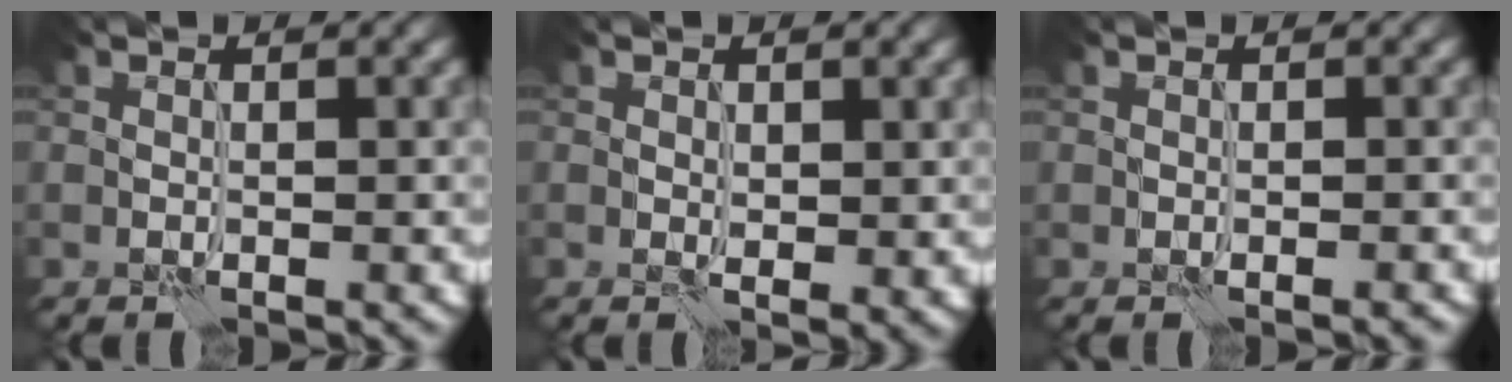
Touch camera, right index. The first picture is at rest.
{"total": 1.2, "force": [0.3, 0.7, 0.9], "torque": [-0.014, -0.006, 0.010]}
{"total": 0.0}